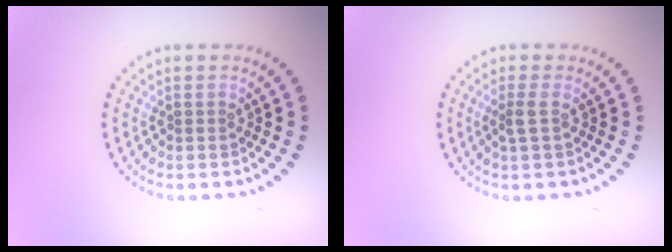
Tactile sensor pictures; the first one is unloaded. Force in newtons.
{"total": 1.3, "press": 1.0, "slide": 0.7}